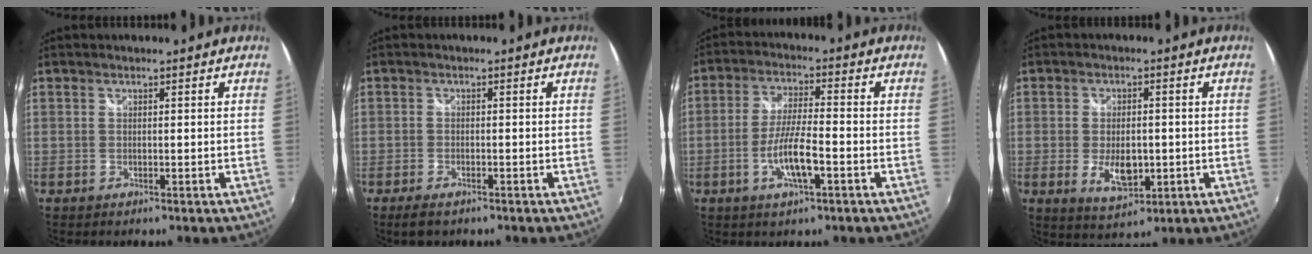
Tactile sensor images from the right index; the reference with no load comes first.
{"total": 3.5, "force": [-2.6, 1.3, 1.9], "torque": [-0.048, -0.010, -0.048]}
{"total": 8.0, "force": [-3.1, 1.3, 7.3], "torque": [-0.144, -0.001, -0.058]}
{"total": 7.1, "force": [-1.5, 3.7, 5.9], "torque": [-0.112, -0.009, -0.019]}